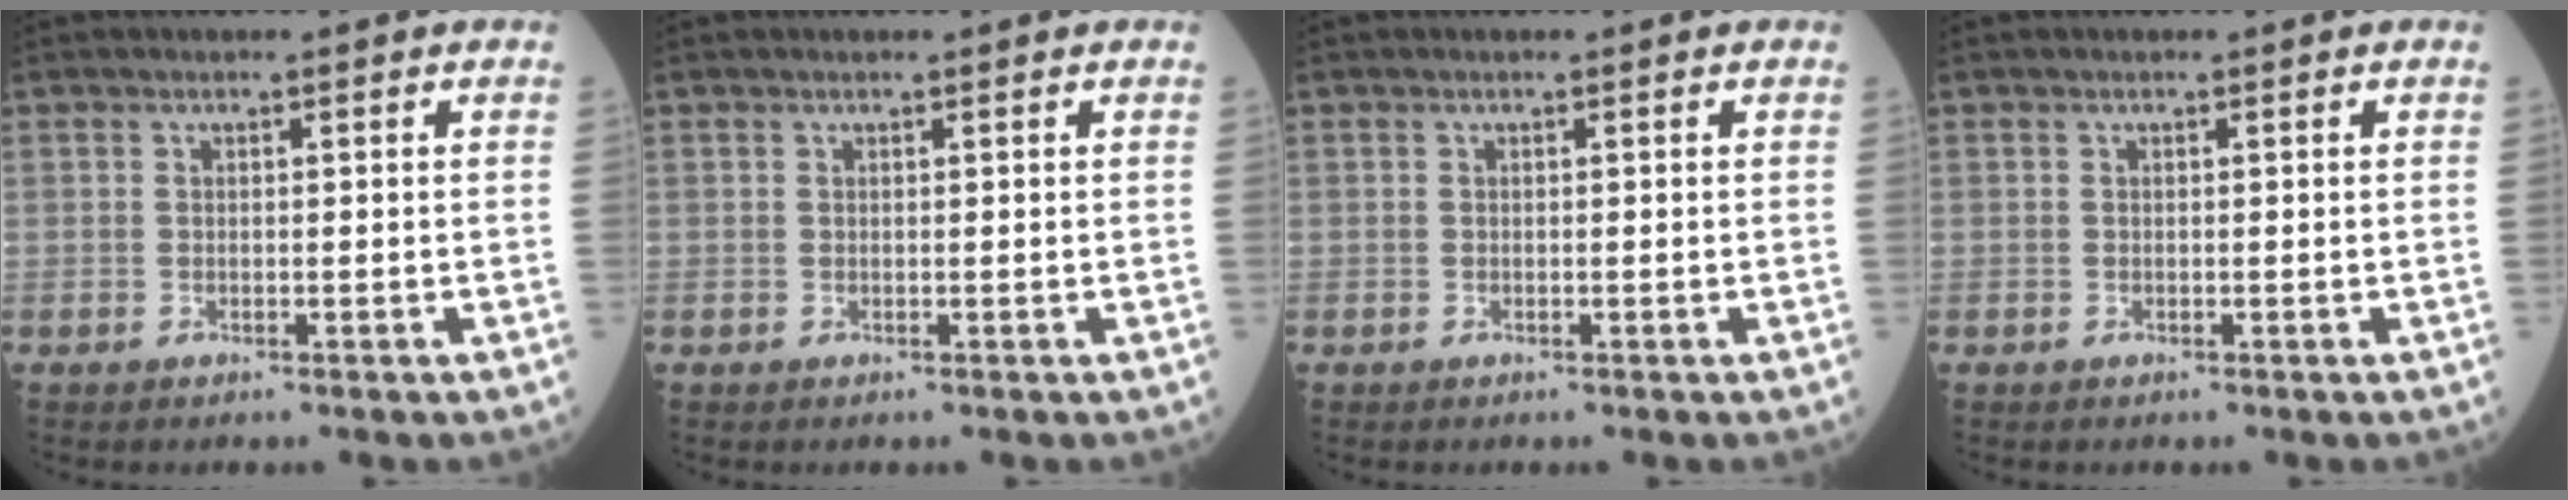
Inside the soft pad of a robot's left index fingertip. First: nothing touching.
{"total": 0.0}
{"total": 0.0}
{"total": 0.0}